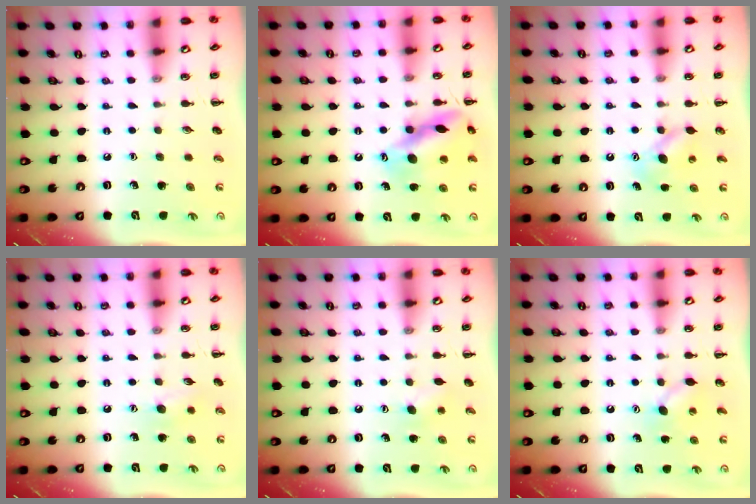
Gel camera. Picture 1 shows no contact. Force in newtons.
{"total": 14.6, "press": 14.5, "slide": 1.5}
{"total": 5.2, "press": 5.1, "slide": 0.9}
{"total": 6.8, "press": 6.7, "slide": 1.1}
{"total": 5.7, "press": 5.6, "slide": 1.1}
{"total": 4.2, "press": 4.1, "slide": 0.9}